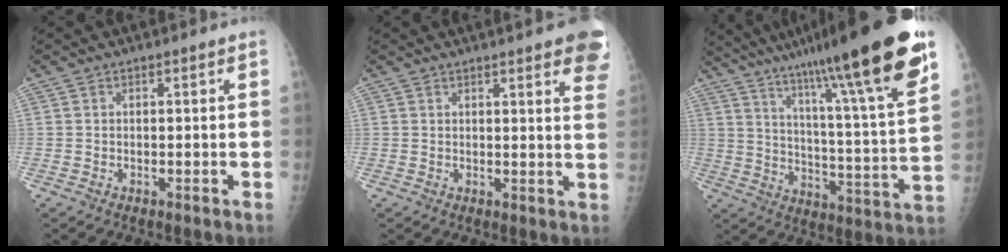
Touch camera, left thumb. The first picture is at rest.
{"total": 10.6, "force": [6.7, 2.2, 7.9], "torque": [-0.071, -0.020, 0.063]}
{"total": 27.5, "force": [18.0, 2.3, 20.6], "torque": [-0.309, -0.058, 0.275]}